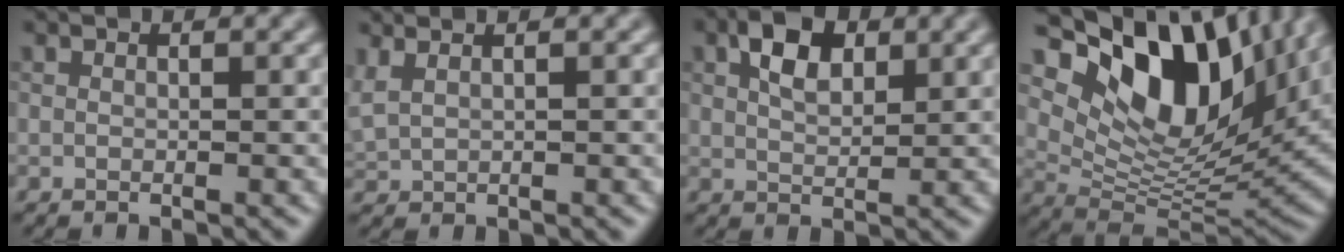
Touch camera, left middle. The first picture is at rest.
{"total": 1.8, "force": [1.3, 0.7, 1.1], "torque": [-0.028, 0.020, 0.022]}
{"total": 3.5, "force": [1.1, 2.0, 2.6], "torque": [-0.052, 0.010, 0.026]}
{"total": 14.0, "force": [6.7, 7.3, 9.9], "torque": [-0.175, 0.020, 0.126]}